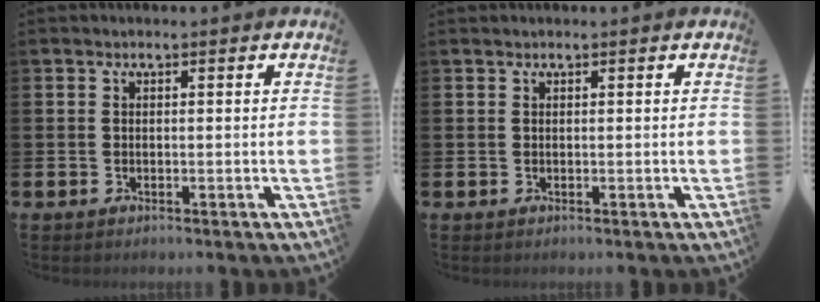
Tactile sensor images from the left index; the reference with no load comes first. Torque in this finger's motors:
{"motor_torque": [0.24, -0.12, -0.04, -0.01]}